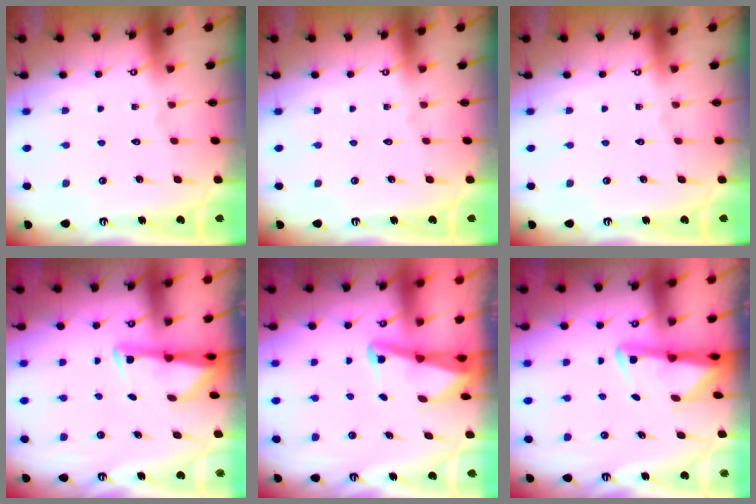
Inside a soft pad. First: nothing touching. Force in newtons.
{"total": 0.0}
{"total": 0.0}
{"total": 3.1, "press": 3.0, "slide": 0.5}
{"total": 2.7, "press": 2.6, "slide": 0.6}
{"total": 2.7, "press": 2.6, "slide": 0.5}